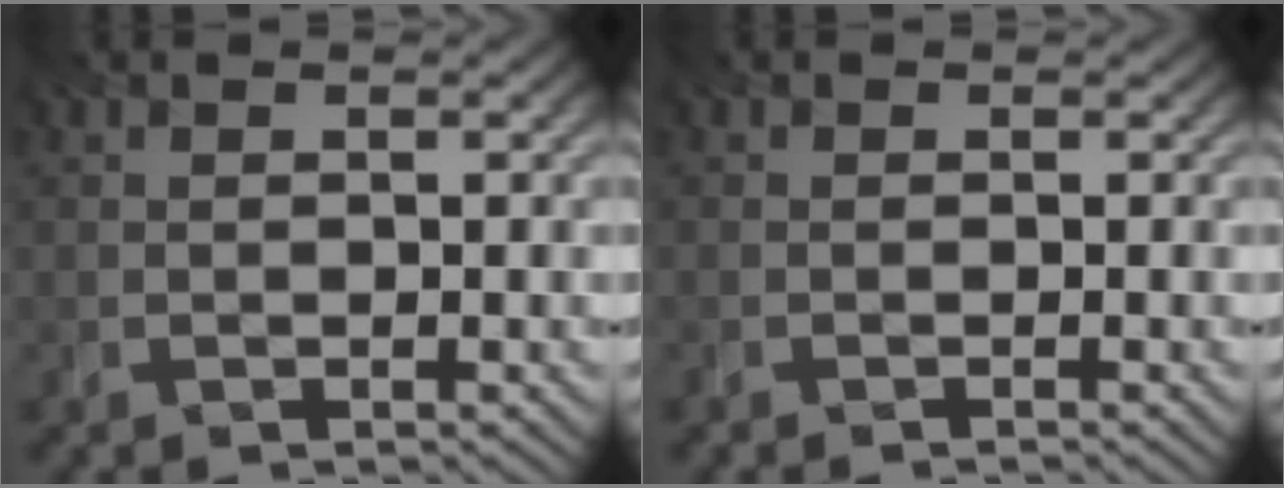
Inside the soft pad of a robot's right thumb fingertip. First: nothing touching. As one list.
[{"total": 0.6, "force": [-0.6, -0.1, -0.2], "torque": [0.004, -0.008, -0.014]}]